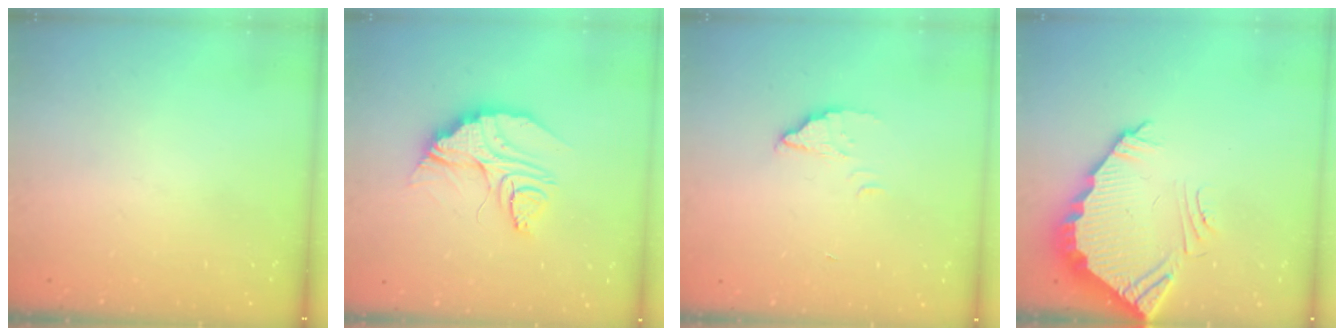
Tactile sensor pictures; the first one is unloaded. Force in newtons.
{"total": 14.9, "press": 14.9, "slide": 1.1}
{"total": 2.2, "press": 2.2, "slide": 0.2}
{"total": 4.6, "press": 4.6, "slide": 0.4}